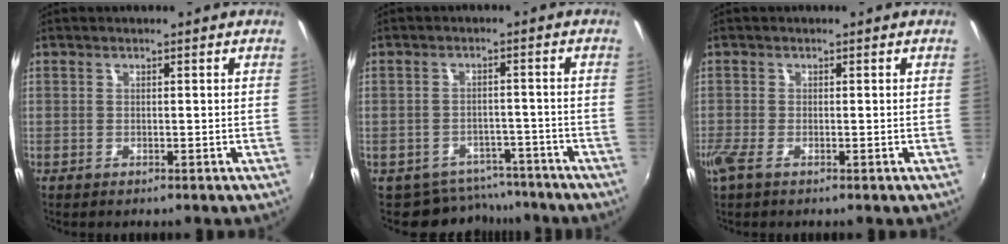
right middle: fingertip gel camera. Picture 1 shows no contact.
{"total": 8.0, "force": [-6.7, 4.2, 0.7], "torque": [-0.017, 0.012, -0.084]}
{"total": 2.2, "force": [-1.3, 0.6, 1.7], "torque": [-0.037, -0.010, -0.024]}